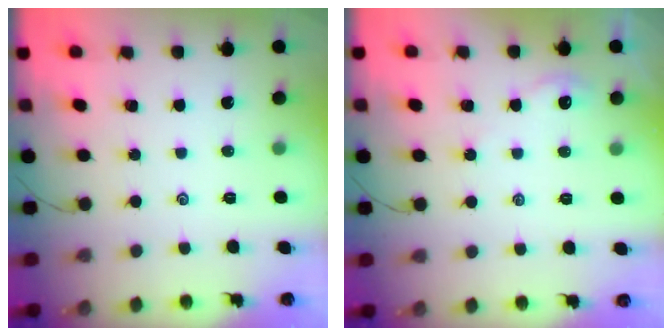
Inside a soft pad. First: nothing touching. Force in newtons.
{"total": 1.9, "press": 1.9, "slide": 0.4}